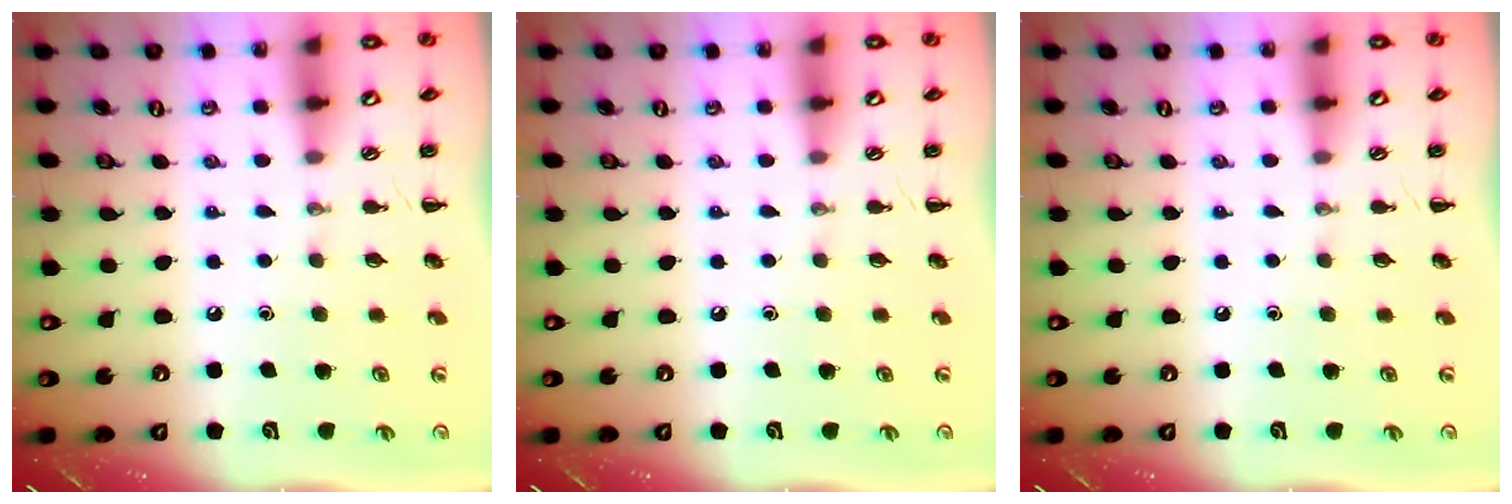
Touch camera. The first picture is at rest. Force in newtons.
{"total": 0.0}
{"total": 0.0}